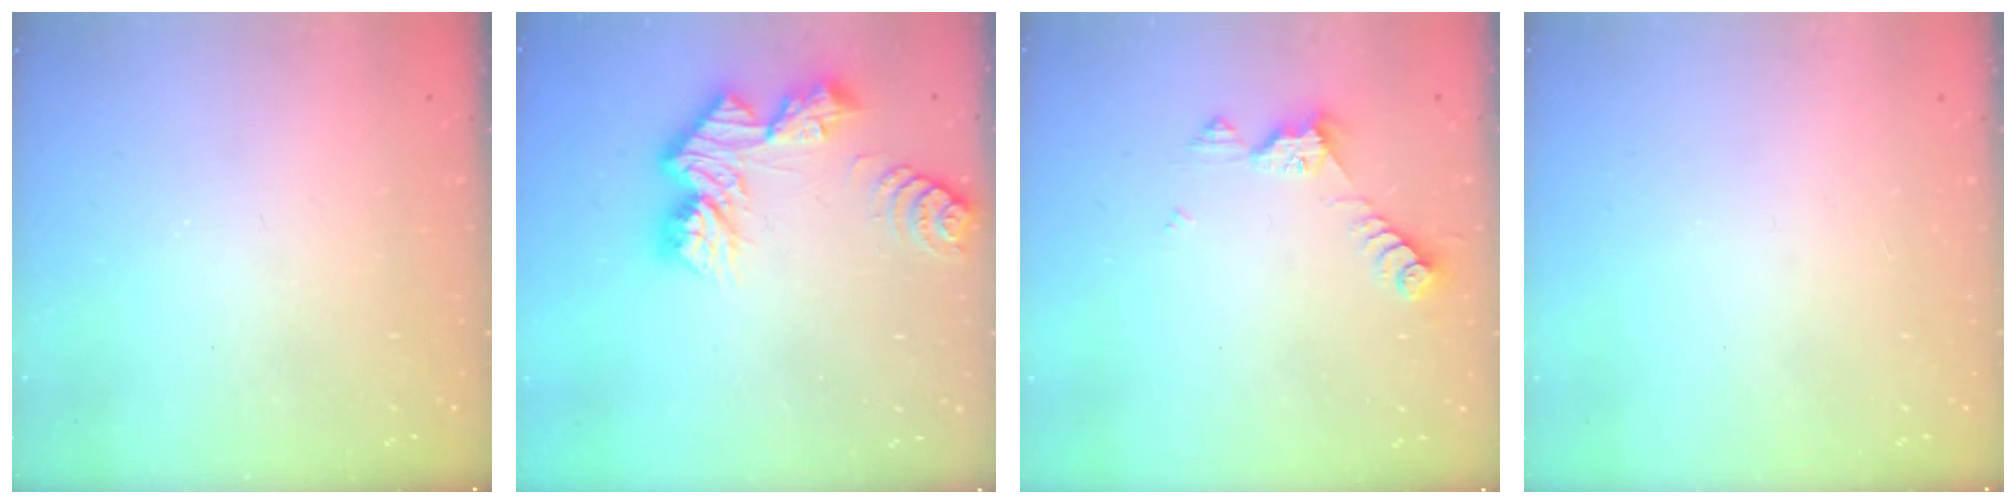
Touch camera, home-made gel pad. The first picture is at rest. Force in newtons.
{"total": 12.8, "press": 12.7, "slide": 1.1}
{"total": 6.7, "press": 6.7, "slide": 0.4}
{"total": 0.0}